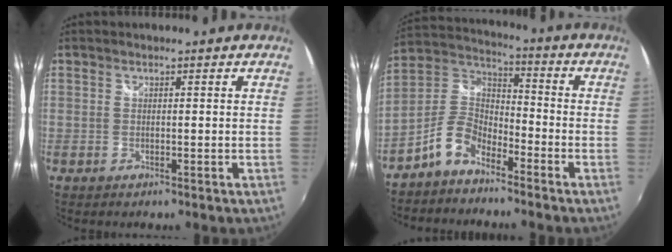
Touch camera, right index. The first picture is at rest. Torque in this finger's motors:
{"motor_torque": [0.83, -0.86, 0.47, 0.05]}